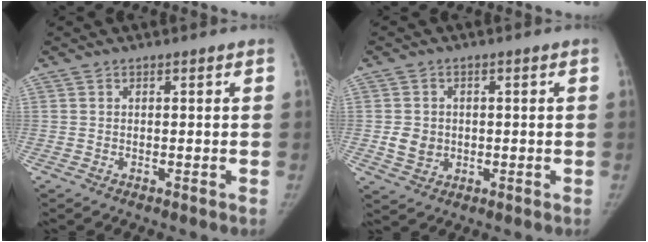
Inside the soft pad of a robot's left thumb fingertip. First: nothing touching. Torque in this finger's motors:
{"motor_torque": [-0.10, 0.11, 0.38, -0.28, 0.01]}